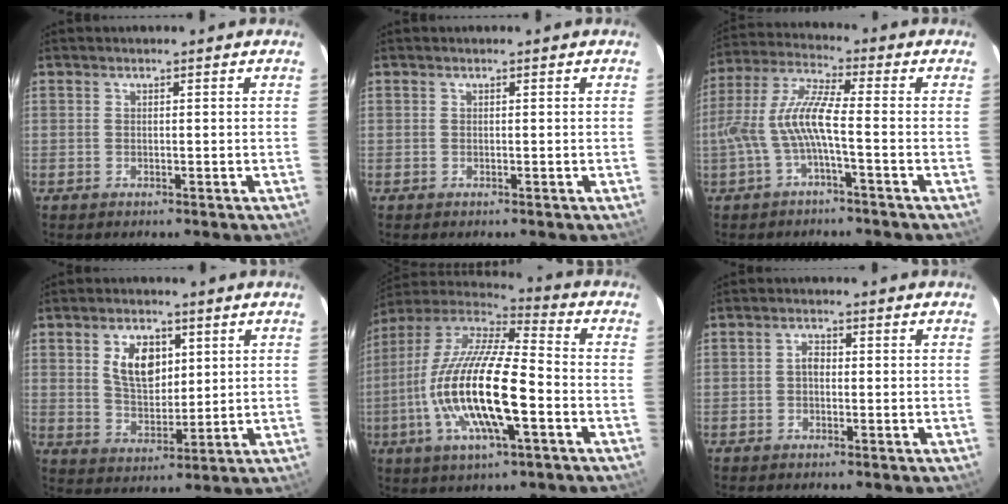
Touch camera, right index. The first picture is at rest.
{"total": 0.0}
{"total": 9.2, "force": [-2.5, 1.0, 8.8], "torque": [-0.193, 0.008, -0.044]}
{"total": 8.8, "force": [3.0, 5.2, 6.3], "torque": [-0.113, 0.008, 0.063]}
{"total": 21.7, "force": [-5.6, 5.6, 20.2], "torque": [-0.387, -0.025, -0.110]}
{"total": 1.7, "force": [-0.2, 1.2, 1.2], "torque": [-0.021, 0.008, -0.007]}